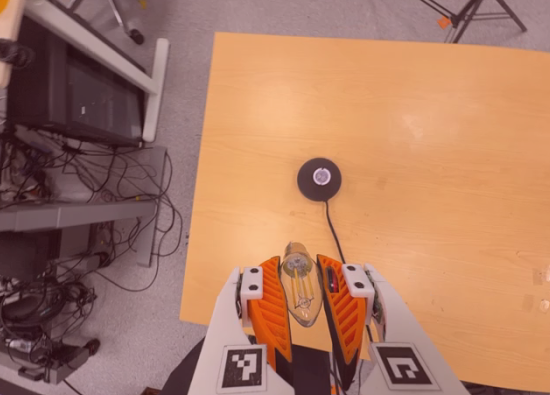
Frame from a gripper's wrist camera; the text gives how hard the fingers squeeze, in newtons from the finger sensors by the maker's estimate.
{"total": 22.2, "left": 24.7, "right": 19.7}